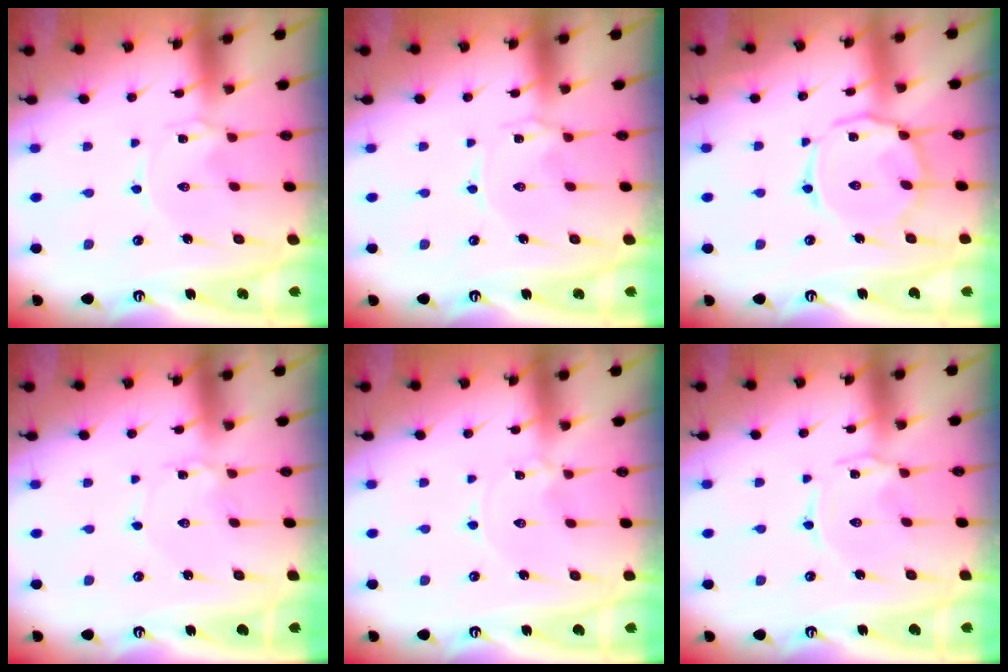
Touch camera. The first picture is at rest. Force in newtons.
{"total": 1.0, "press": 1.0, "slide": 0.1}
{"total": 10.7, "press": 10.7, "slide": 0.8}
{"total": 1.4, "press": 1.4, "slide": 0.1}
{"total": 0.0}
{"total": 1.2, "press": 1.2, "slide": 0.2}